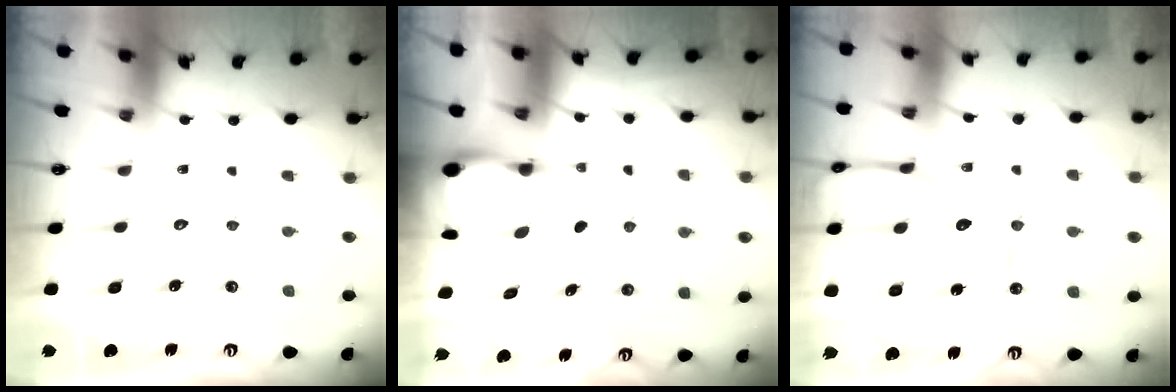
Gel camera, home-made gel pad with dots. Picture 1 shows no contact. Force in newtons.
{"total": 3.8, "press": 3.8, "slide": 0.2}
{"total": 14.5, "press": 14.4, "slide": 1.5}